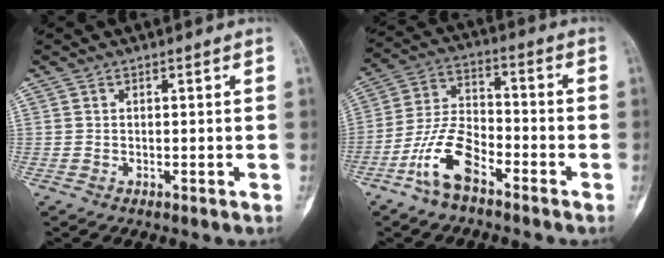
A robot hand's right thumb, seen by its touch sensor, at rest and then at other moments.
{"total": 10.3, "force": [-5.9, 4.8, 6.9], "torque": [-0.139, 0.041, -0.121]}